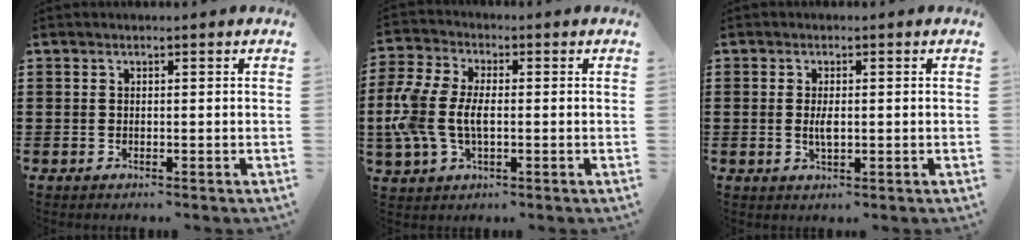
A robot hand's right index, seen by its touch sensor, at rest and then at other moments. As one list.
[{"total": 7.8, "force": [-1.0, 4.5, 6.3], "torque": [-0.167, -0.005, -0.029]}, {"total": 2.6, "force": [0.0, 1.0, 2.4], "torque": [-0.051, -0.003, -0.003]}]